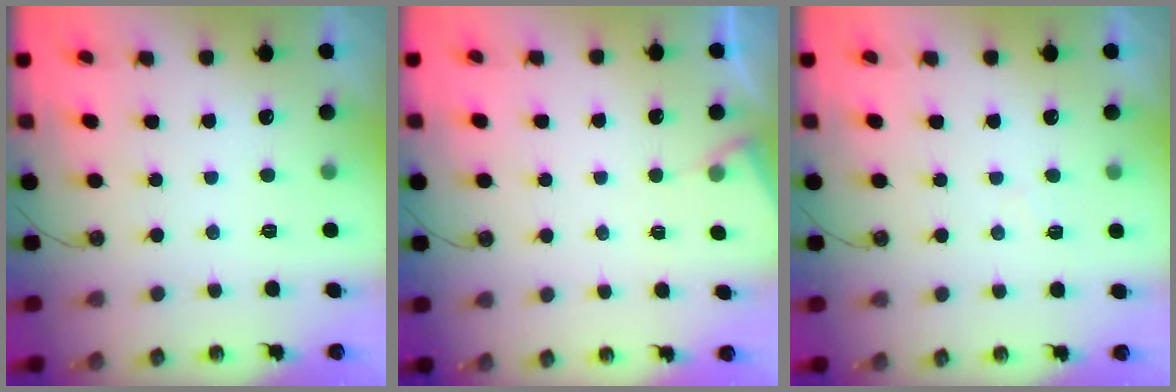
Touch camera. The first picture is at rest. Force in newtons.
{"total": 3.4, "press": 3.4, "slide": 0.5}
{"total": 4.8, "press": 4.8, "slide": 0.6}